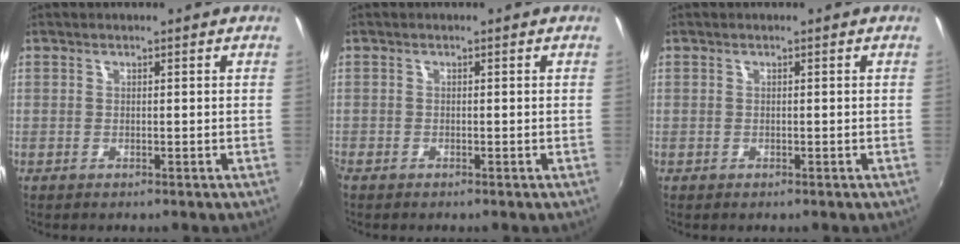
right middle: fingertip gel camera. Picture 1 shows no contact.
{"total": 1.5, "force": [-1.0, 0.9, 0.6], "torque": [-0.014, -0.005, -0.020]}
{"total": 0.7, "force": [-0.1, 0.7, 0.3], "torque": [-0.001, -0.002, -0.003]}